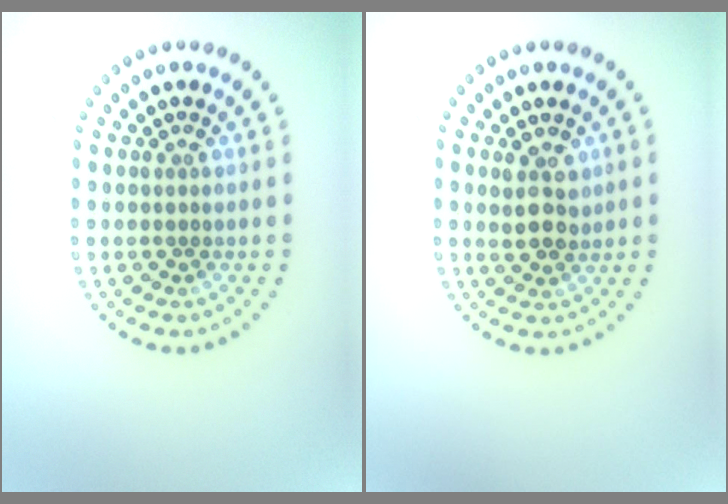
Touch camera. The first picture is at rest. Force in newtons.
{"total": 2.6, "press": 2.4, "slide": 1.0}